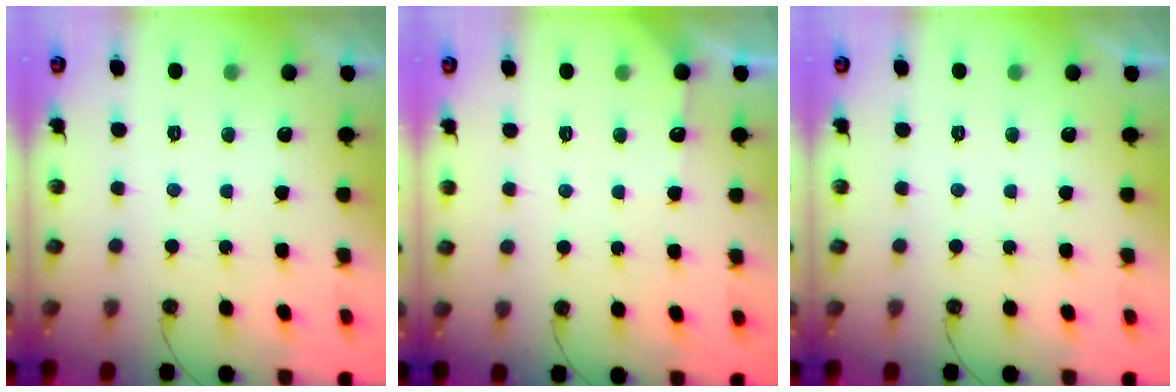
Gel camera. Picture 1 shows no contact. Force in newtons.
{"total": 2.9, "press": 2.8, "slide": 0.4}
{"total": 0.0}